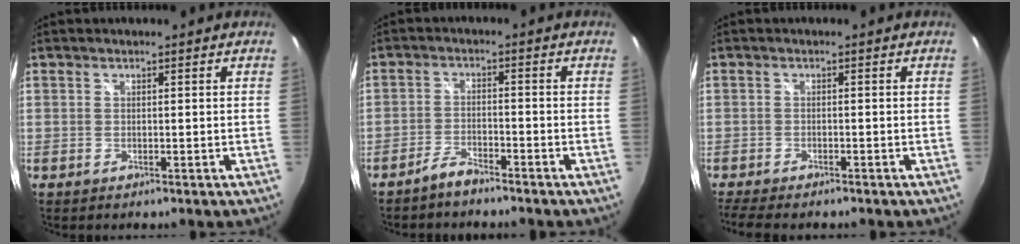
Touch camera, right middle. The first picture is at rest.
{"total": 3.4, "force": [-3.1, 0.6, 1.2], "torque": [-0.043, 0.002, -0.060]}
{"total": 6.6, "force": [-5.6, 1.0, 3.3], "torque": [-0.079, -0.028, -0.095]}